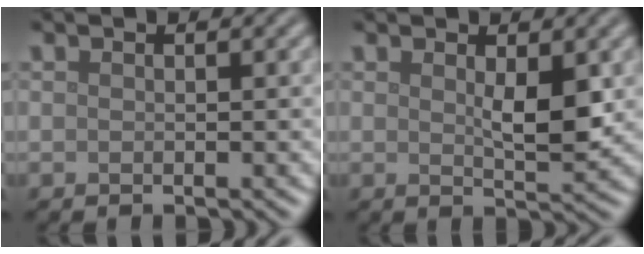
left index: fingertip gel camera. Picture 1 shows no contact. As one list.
[{"total": 2.7, "force": [0.7, 0.9, 2.5], "torque": [-0.043, -0.006, 0.014]}]